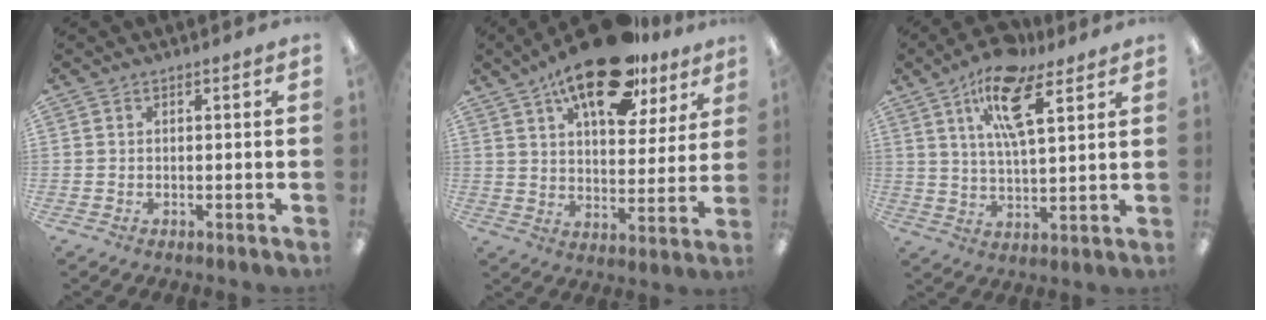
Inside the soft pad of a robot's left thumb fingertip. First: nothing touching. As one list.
[{"total": 20.5, "force": [13.8, 8.8, 12.3], "torque": [-0.194, -0.065, 0.231]}, {"total": 15.2, "force": [8.5, 5.8, 11.1], "torque": [-0.186, -0.021, 0.144]}]